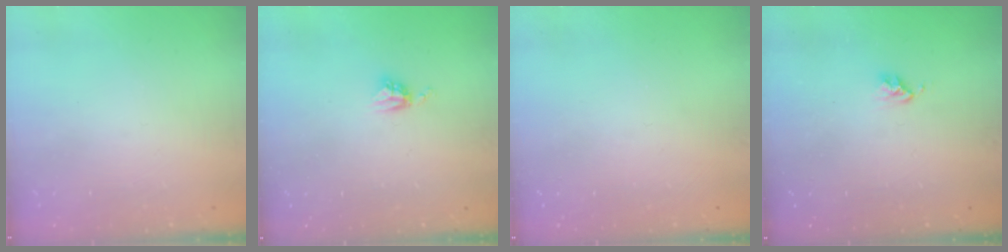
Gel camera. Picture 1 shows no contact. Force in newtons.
{"total": 4.6, "press": 4.5, "slide": 0.6}
{"total": 0.0}
{"total": 2.7, "press": 2.7, "slide": 0.4}